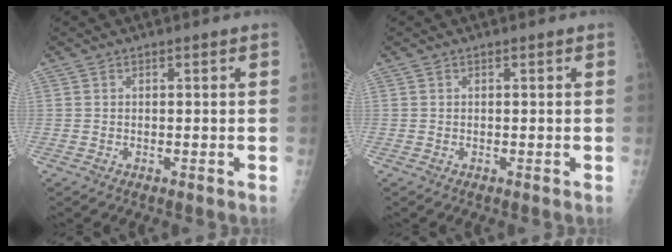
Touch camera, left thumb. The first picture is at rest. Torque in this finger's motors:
{"motor_torque": [0.00, 0.00, 0.00, 0.00, 0.00]}